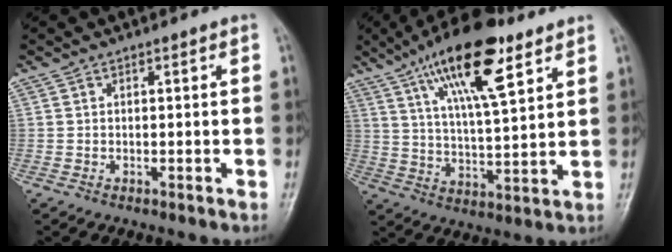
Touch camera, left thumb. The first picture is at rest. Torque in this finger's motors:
{"motor_torque": [0.48, 0.68, 1.56, -1.22, 0.44]}